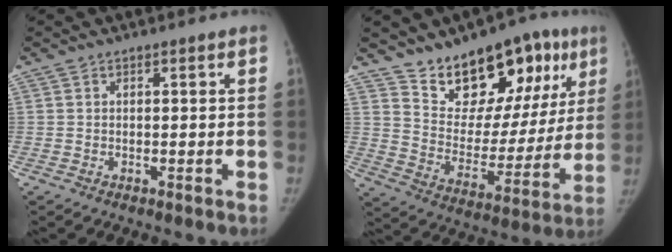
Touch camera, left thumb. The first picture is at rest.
{"total": 21.6, "force": [13.6, 11.5, 12.3], "torque": [-0.118, -0.059, 0.214]}